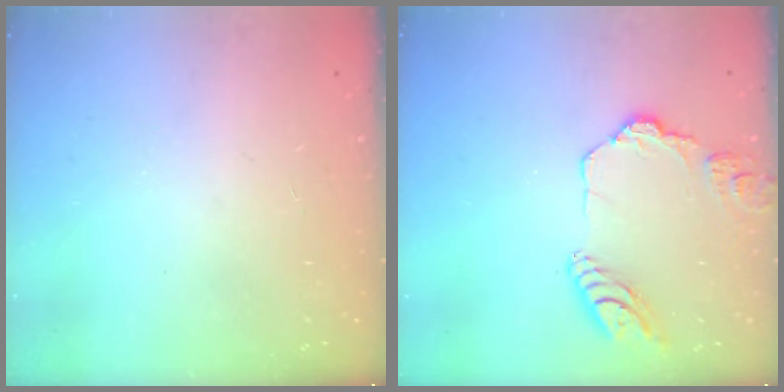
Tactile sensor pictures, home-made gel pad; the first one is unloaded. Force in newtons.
{"total": 13.0, "press": 13.0, "slide": 1.1}